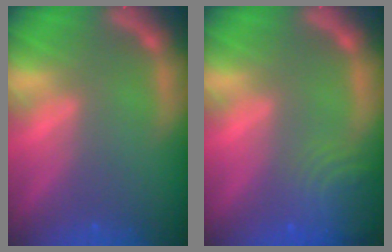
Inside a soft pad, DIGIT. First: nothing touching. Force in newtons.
{"total": 6.1}